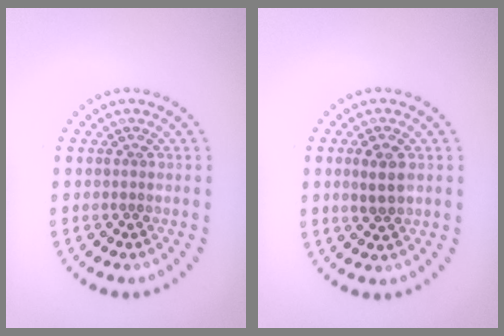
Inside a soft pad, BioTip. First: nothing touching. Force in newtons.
{"total": 2.4, "press": 2.3, "slide": 0.6}